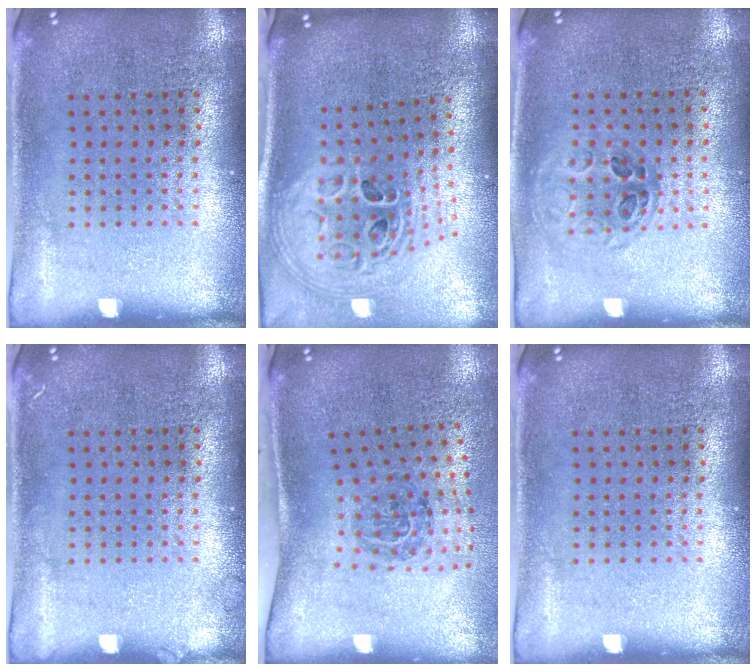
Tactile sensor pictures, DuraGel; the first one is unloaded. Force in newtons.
{"total": 2.8, "press": 2.0, "slide": 2.0}
{"total": 0.9, "press": 0.9, "slide": 0.2}
{"total": 0.6, "press": 0.5, "slide": 0.1}
{"total": 1.8, "press": 1.2, "slide": 1.3}
{"total": 0.0}